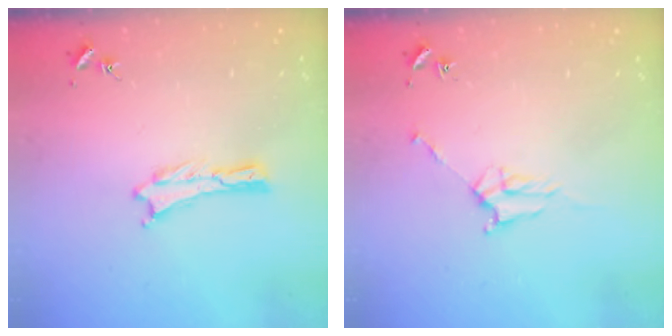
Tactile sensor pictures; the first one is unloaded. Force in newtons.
{"total": 3.7, "press": 3.6, "slide": 0.5}